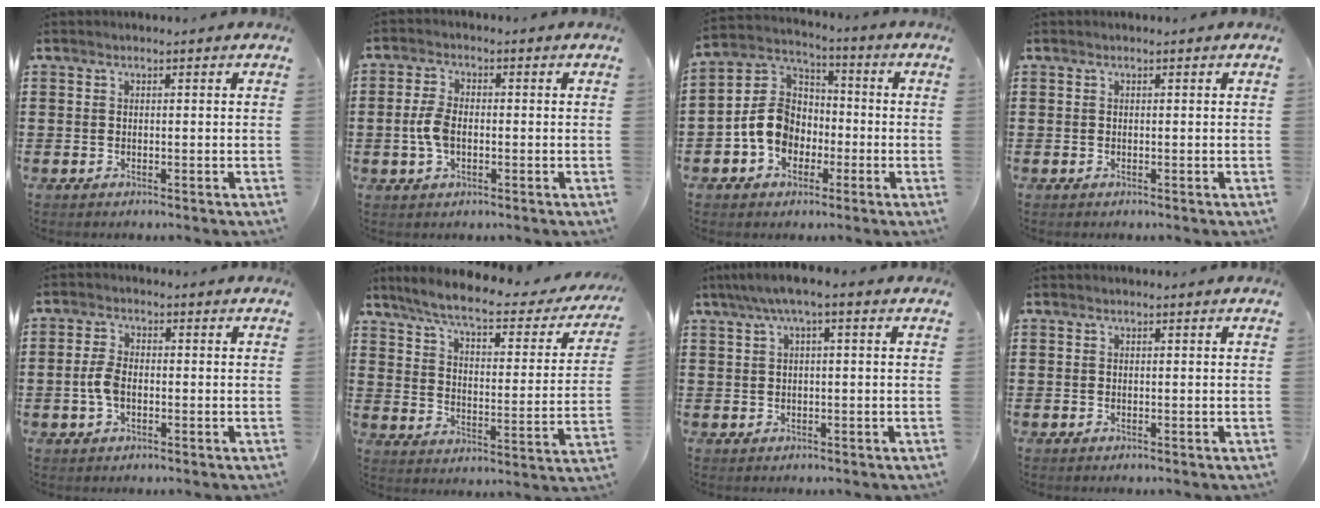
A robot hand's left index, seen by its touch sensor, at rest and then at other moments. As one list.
[{"total": 4.7, "force": [-0.6, 2.5, 3.9], "torque": [-0.093, -0.002, -0.016]}, {"total": 9.0, "force": [-2.5, 7.3, 4.7], "torque": [-0.139, 0.013, -0.056]}, {"total": 0.0}, {"total": 4.1, "force": [-0.7, 2.1, 3.4], "torque": [-0.084, -0.003, -0.018]}, {"total": 6.6, "force": [5.2, 0.5, 4.0], "torque": [-0.098, -0.031, 0.085]}, {"total": 2.6, "force": [-0.1, 0.3, 2.6], "torque": [-0.046, 0.001, -0.004]}, {"total": 0.0}]